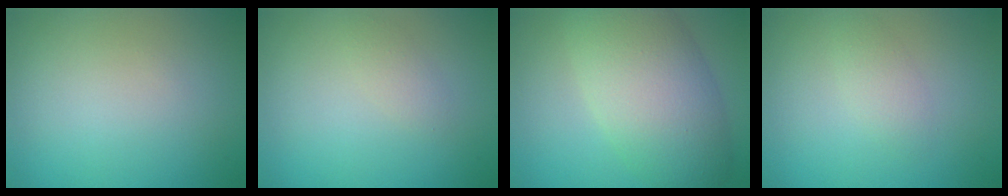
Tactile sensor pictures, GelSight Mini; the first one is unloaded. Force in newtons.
{"total": 1.1, "press": 1.1, "slide": 0.0}
{"total": 9.0, "press": 9.0, "slide": 0.4}
{"total": 1.5, "press": 1.5, "slide": 0.0}